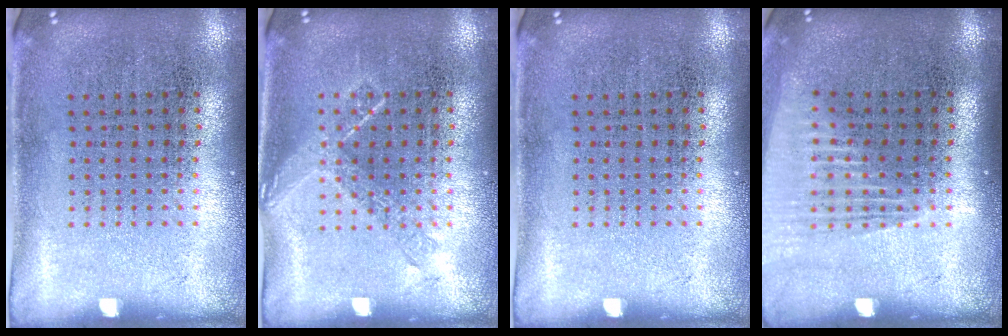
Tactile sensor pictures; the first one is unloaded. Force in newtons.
{"total": 1.0, "press": 0.9, "slide": 0.2}
{"total": 0.0}
{"total": 1.4, "press": 1.3, "slide": 0.6}